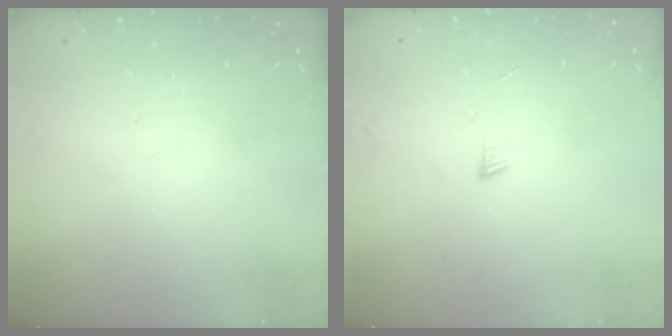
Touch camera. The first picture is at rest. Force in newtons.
{"total": 4.3, "press": 4.2, "slide": 0.4}